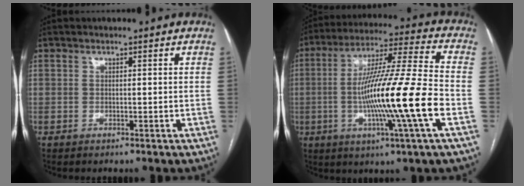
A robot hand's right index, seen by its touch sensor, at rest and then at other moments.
{"total": 18.3, "force": [-3.9, -1.1, 17.9], "torque": [-0.317, -0.010, -0.078]}